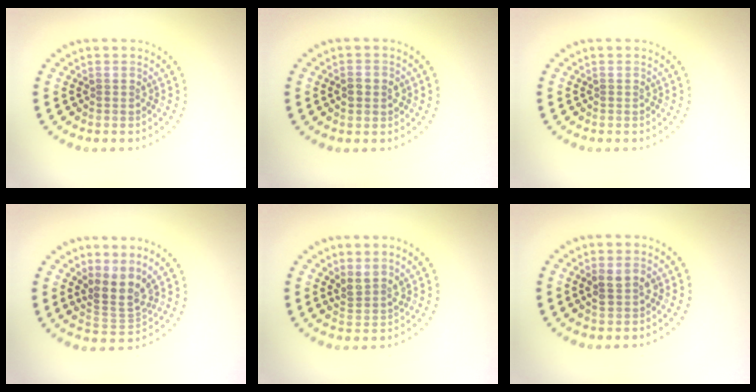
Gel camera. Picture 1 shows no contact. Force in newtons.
{"total": 1.8, "press": 1.8, "slide": 0.1}
{"total": 0.0}
{"total": 3.4, "press": 2.5, "slide": 2.3}
{"total": 2.2, "press": 1.7, "slide": 1.4}
{"total": 2.1, "press": 2.1, "slide": 0.2}